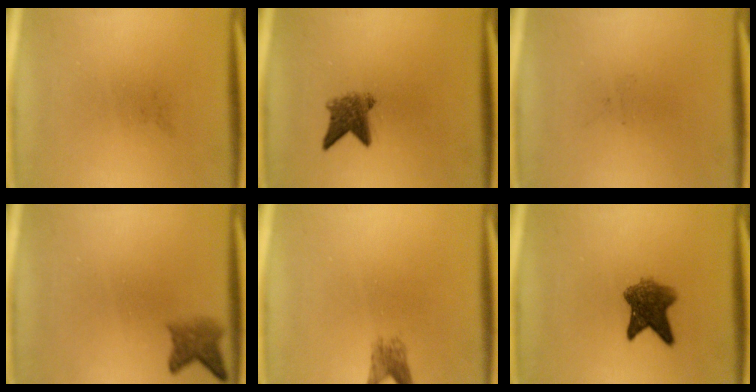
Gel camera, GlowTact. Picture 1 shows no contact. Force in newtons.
{"total": 4.0}
{"total": 0.0}
{"total": 2.9}
{"total": 2.2}
{"total": 6.3}